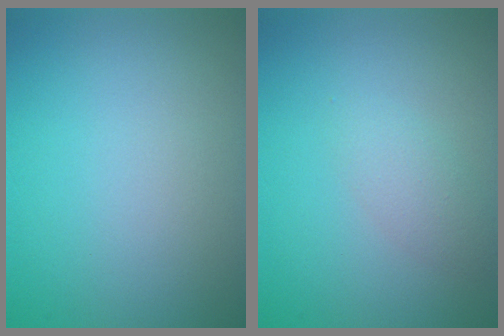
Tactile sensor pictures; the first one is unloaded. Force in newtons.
{"total": 1.7, "press": 1.7, "slide": 0.0}